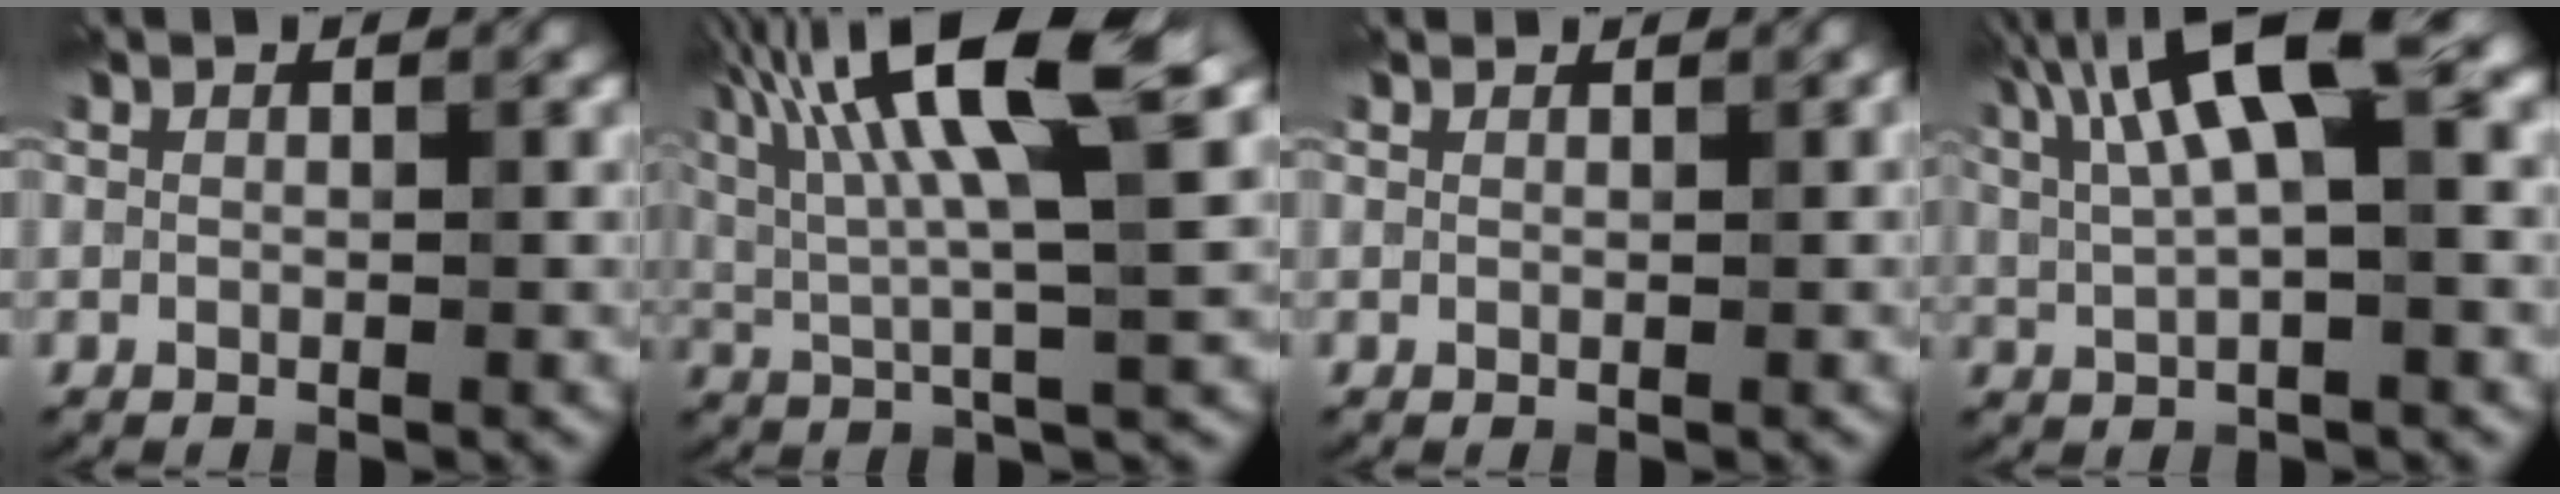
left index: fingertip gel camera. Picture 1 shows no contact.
{"total": 12.3, "force": [4.6, 3.0, 11.0], "torque": [-0.195, 0.021, 0.075]}
{"total": 1.2, "force": [1.2, 0.1, 0.3], "torque": [-0.009, -0.001, 0.014]}
{"total": 9.1, "force": [3.1, 2.5, 8.1], "torque": [-0.152, 0.021, 0.053]}